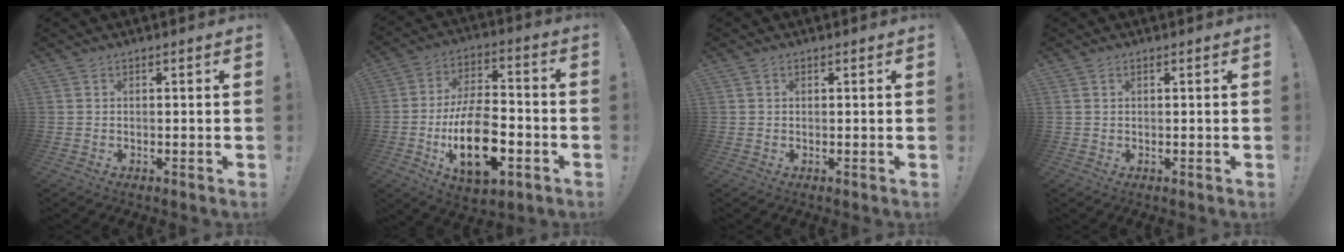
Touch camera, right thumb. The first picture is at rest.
{"total": 20.3, "force": [-6.6, 10.6, 16.0], "torque": [-0.283, 0.028, -0.103]}
{"total": 0.6, "force": [0.3, 0.5, 0.1], "torque": [0.001, 0.001, 0.005]}
{"total": 0.9, "force": [0.5, 0.5, 0.6], "torque": [-0.019, 0.004, 0.012]}